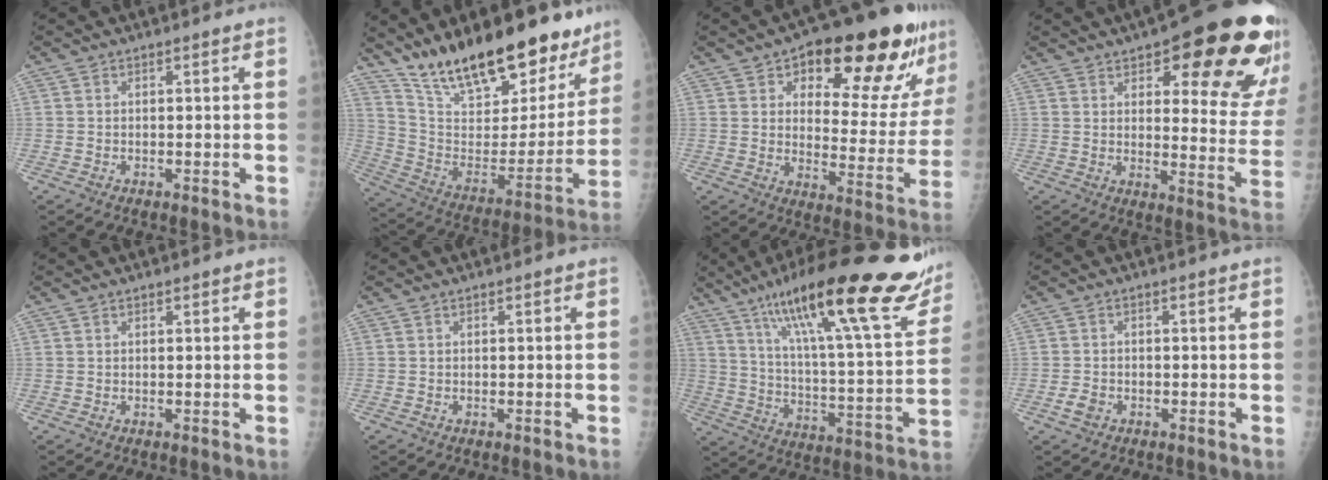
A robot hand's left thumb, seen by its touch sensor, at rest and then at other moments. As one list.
[{"total": 26.4, "force": [20.0, 10.3, 13.9], "torque": [-0.182, -0.088, 0.331]}, {"total": 23.4, "force": [12.9, 8.9, 17.4], "torque": [-0.184, -0.031, 0.185]}, {"total": 24.3, "force": [13.6, 7.9, 18.6], "torque": [-0.193, -0.055, 0.168]}, {"total": 0.6, "force": [0.4, 0.3, 0.4], "torque": [-0.004, -0.001, 0.005]}, {"total": 0.0}, {"total": 30.8, "force": [19.6, 5.8, 23.0], "torque": [-0.336, -0.043, 0.306]}, {"total": 2.2, "force": [-1.0, 1.6, 1.1], "torque": [-0.020, 0.002, -0.019]}]